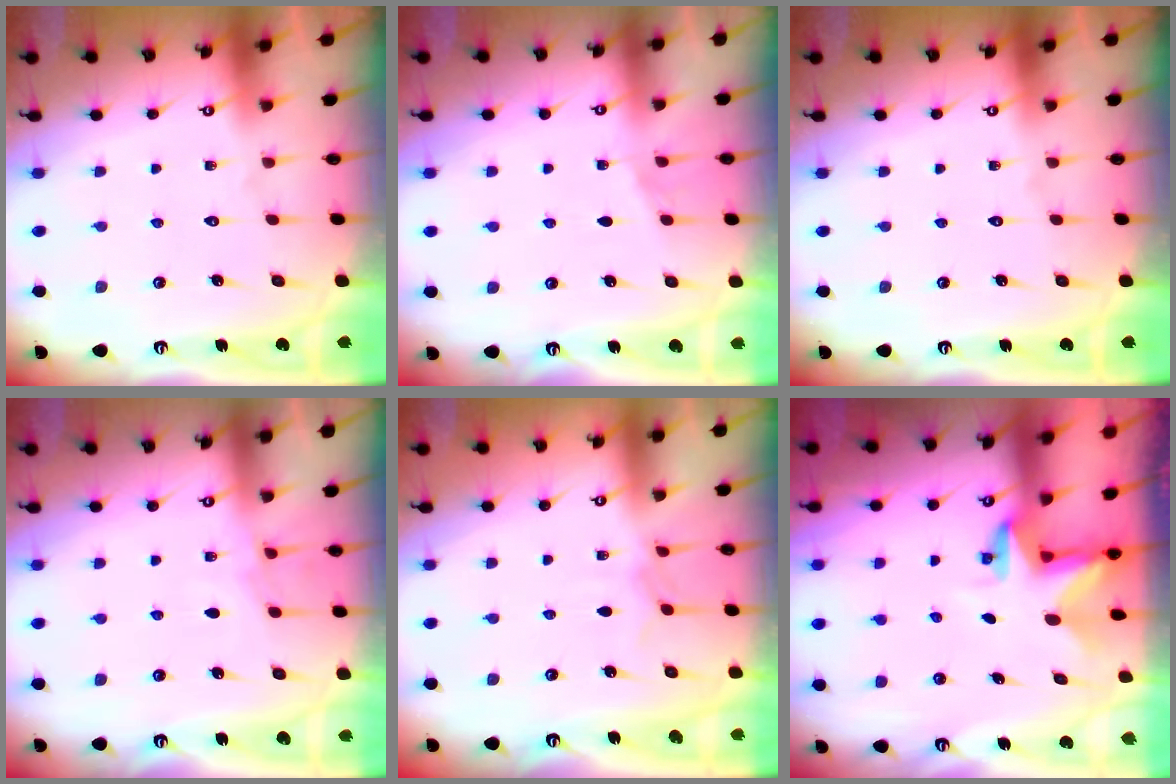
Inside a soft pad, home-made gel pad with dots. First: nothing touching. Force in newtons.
{"total": 0.7, "press": 0.7, "slide": 0.1}
{"total": 0.0}
{"total": 4.2, "press": 4.2, "slide": 0.6}
{"total": 3.3, "press": 3.3, "slide": 0.5}
{"total": 2.8, "press": 2.8, "slide": 0.1}